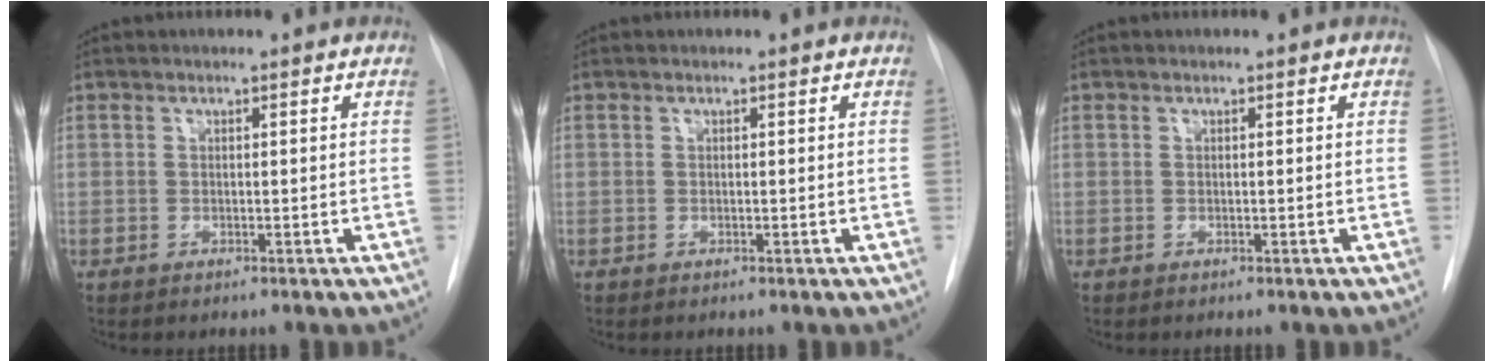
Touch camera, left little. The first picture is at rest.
{"total": 0.0}
{"total": 0.0}